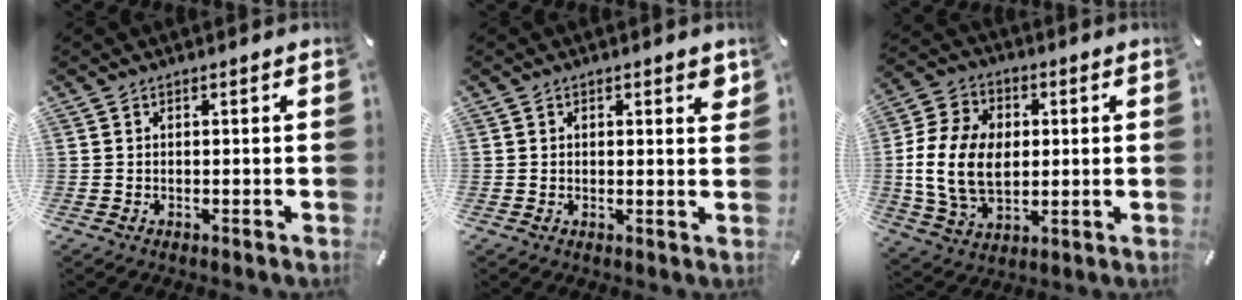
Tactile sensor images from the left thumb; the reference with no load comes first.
{"total": 2.0, "force": [1.0, 1.1, 1.3], "torque": [-0.012, -0.001, 0.013]}
{"total": 15.6, "force": [0.0, 11.8, 10.2], "torque": [-0.233, 0.015, 0.002]}